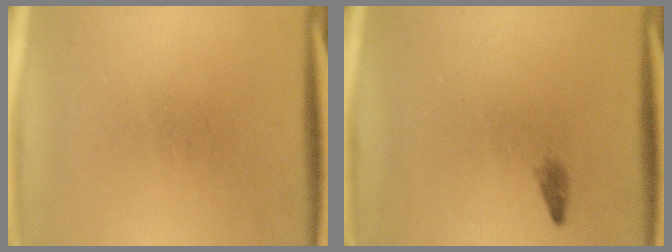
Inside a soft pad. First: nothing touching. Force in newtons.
{"total": 0.8}